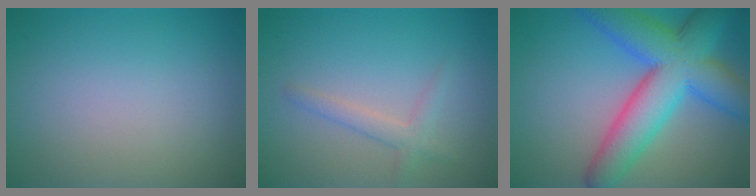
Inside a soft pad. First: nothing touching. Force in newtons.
{"total": 1.9, "press": 1.9, "slide": 0.1}
{"total": 10.3, "press": 10.3, "slide": 0.3}